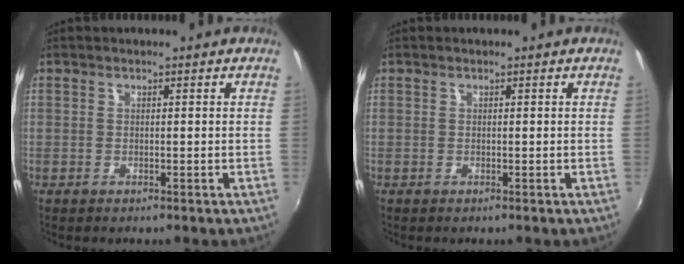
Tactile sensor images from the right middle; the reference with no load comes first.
{"total": 0.0}